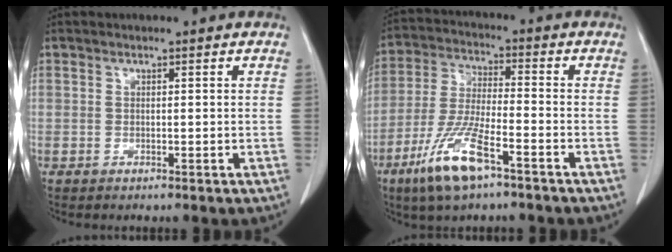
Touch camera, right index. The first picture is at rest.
{"total": 11.3, "force": [-6.5, 2.1, 9.0], "torque": [-0.187, -0.021, -0.121]}